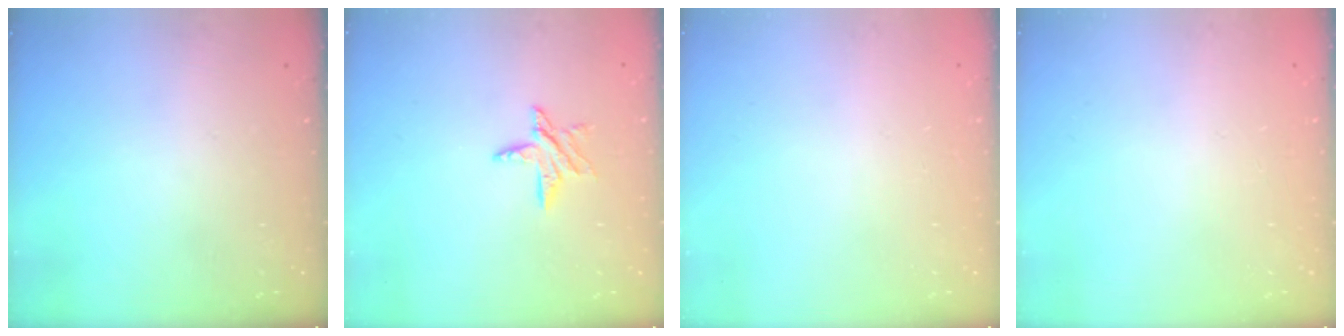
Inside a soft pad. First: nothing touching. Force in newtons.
{"total": 6.3, "press": 6.3, "slide": 0.4}
{"total": 0.0}
{"total": 0.0}